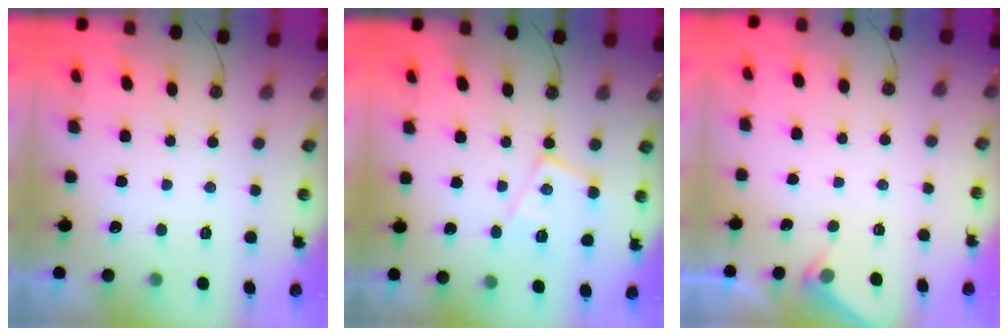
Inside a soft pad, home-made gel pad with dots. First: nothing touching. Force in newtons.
{"total": 12.4, "press": 12.4, "slide": 0.8}
{"total": 3.6, "press": 3.5, "slide": 0.6}